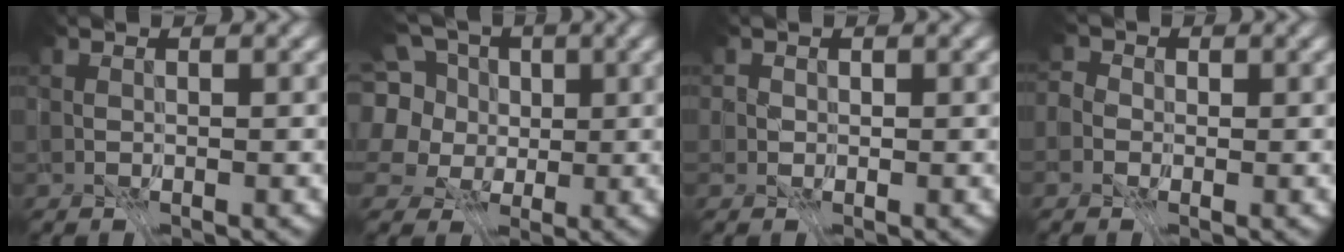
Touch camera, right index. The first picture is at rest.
{"total": 6.7, "force": [2.2, 4.9, 3.9], "torque": [-0.088, 0.017, 0.020]}
{"total": 2.7, "force": [1.5, 2.0, 1.1], "torque": [-0.010, 0.005, 0.008]}
{"total": 4.1, "force": [1.6, 3.3, 1.7], "torque": [-0.006, 0.011, -0.018]}